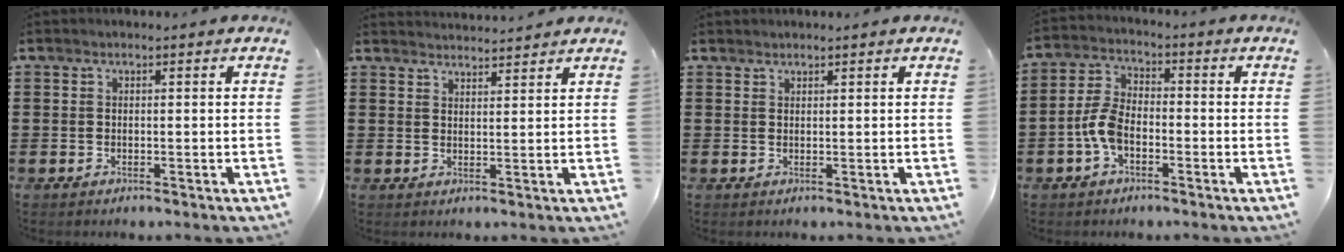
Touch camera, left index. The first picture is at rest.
{"total": 2.5, "force": [2.5, -0.2, -0.1], "torque": [-0.005, -0.009, 0.048]}
{"total": 1.0, "force": [1.0, 0.2, 0.0], "torque": [-0.003, -0.001, 0.020]}
{"total": 5.6, "force": [-2.1, 3.0, 4.3], "torque": [-0.116, -0.001, -0.049]}